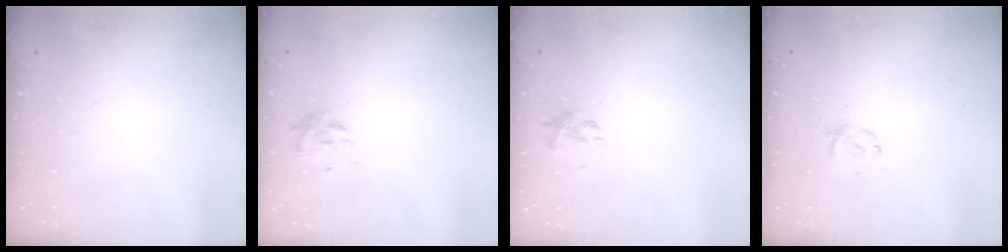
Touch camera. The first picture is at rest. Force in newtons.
{"total": 3.8, "press": 3.7, "slide": 0.9}
{"total": 1.7, "press": 1.6, "slide": 0.5}
{"total": 0.9, "press": 0.9, "slide": 0.2}